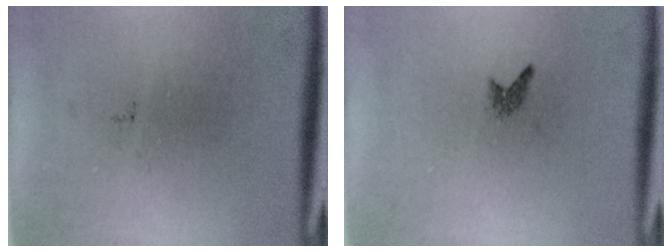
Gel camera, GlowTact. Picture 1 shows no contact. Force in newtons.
{"total": 0.7}